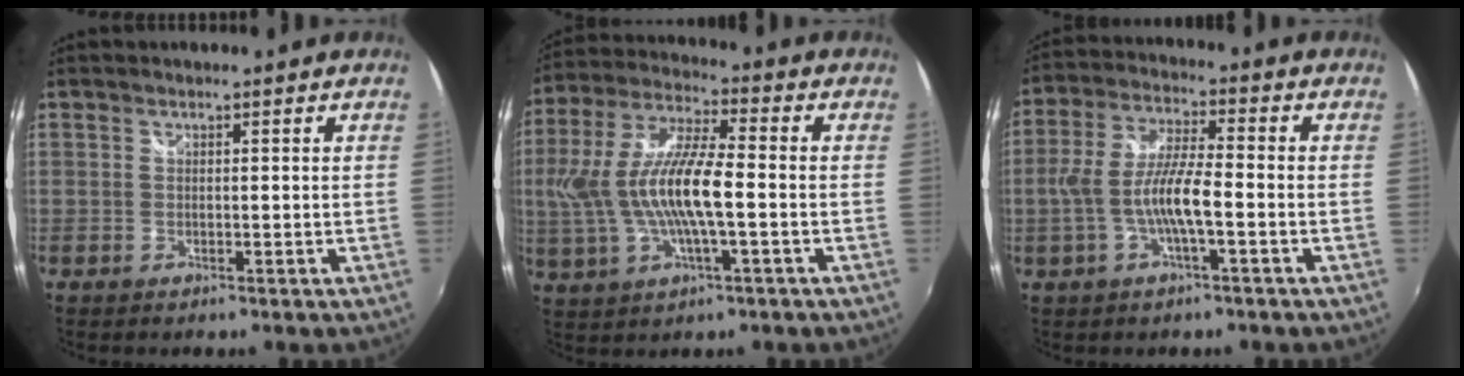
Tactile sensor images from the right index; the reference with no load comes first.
{"total": 14.7, "force": [-1.6, 3.7, 14.1], "torque": [-0.278, 0.001, -0.026]}
{"total": 9.6, "force": [-2.6, 1.6, 9.1], "torque": [-0.188, 0.001, -0.046]}